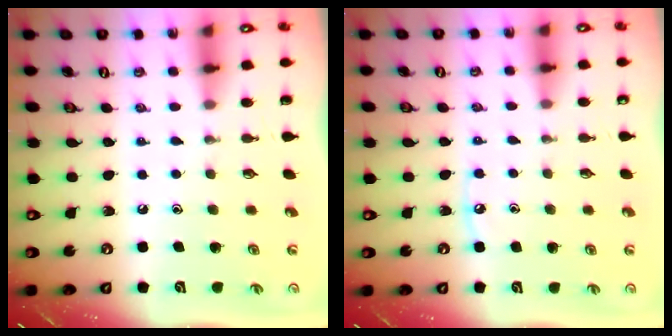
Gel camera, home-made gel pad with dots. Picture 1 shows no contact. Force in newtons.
{"total": 3.1, "press": 3.1, "slide": 0.5}